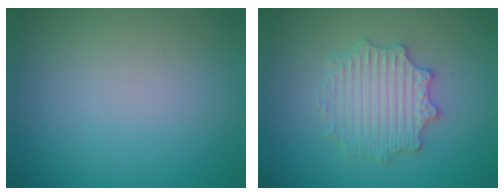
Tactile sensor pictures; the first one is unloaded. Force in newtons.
{"total": 3.3, "press": 3.3, "slide": 0.6}